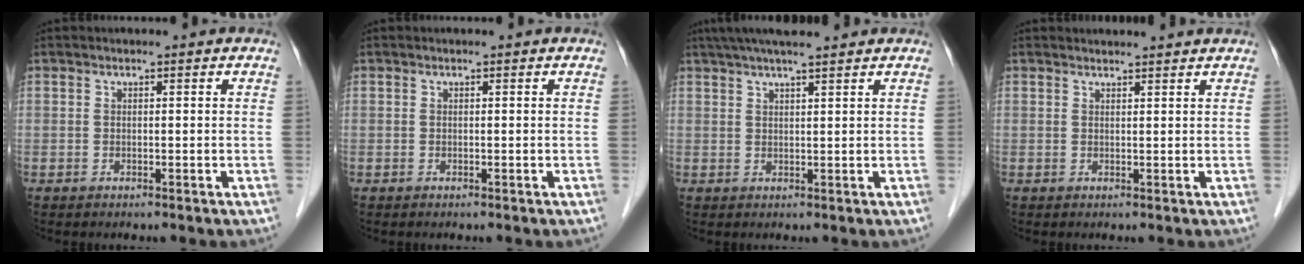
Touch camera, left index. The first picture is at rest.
{"total": 0.0}
{"total": 9.2, "force": [7.7, 0.6, 5.1], "torque": [-0.080, 0.035, 0.113]}
{"total": 3.5, "force": [3.4, -0.1, 0.6], "torque": [-0.011, 0.009, 0.040]}